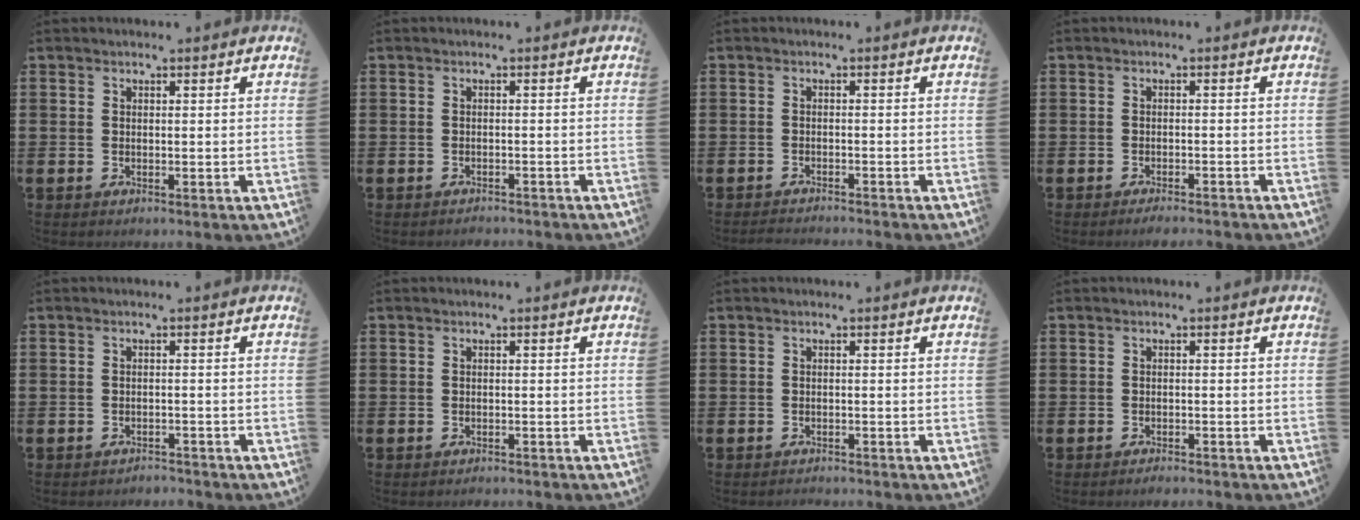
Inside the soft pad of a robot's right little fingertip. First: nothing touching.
{"total": 1.0, "force": [-1.0, 0.0, -0.1], "torque": [-0.001, 0.001, -0.020]}
{"total": 1.3, "force": [-1.3, -0.1, 0.1], "torque": [-0.002, 0.001, -0.025]}
{"total": 1.3, "force": [-1.3, 0.0, 0.4], "torque": [-0.008, -0.001, -0.025]}
{"total": 1.3, "force": [-1.3, 0.0, -0.1], "torque": [-0.001, 0.003, -0.028]}
{"total": 0.6, "force": [-0.6, 0.0, 0.0], "torque": [0.000, -0.001, -0.013]}
{"total": 0.7, "force": [-0.7, 0.0, -0.1], "torque": [-0.001, 0.000, -0.014]}
{"total": 1.0, "force": [-1.0, 0.0, 0.1], "torque": [-0.005, -0.002, -0.020]}